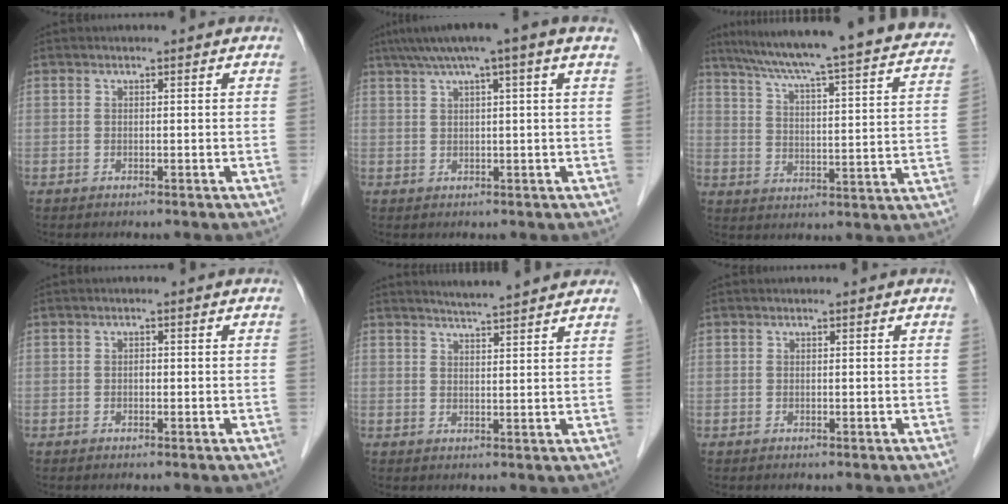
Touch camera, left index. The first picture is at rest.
{"total": 7.9, "force": [5.1, -0.5, 5.9], "torque": [-0.090, 0.039, 0.073]}
{"total": 28.9, "force": [25.1, 2.3, 14.2], "torque": [-0.216, -0.038, 0.312]}
{"total": 0.6, "force": [-0.1, 0.4, 0.4], "torque": [-0.007, 0.002, -0.004]}
{"total": 7.1, "force": [6.6, -0.2, 2.7], "torque": [-0.051, 0.013, 0.086]}
{"total": 0.0}